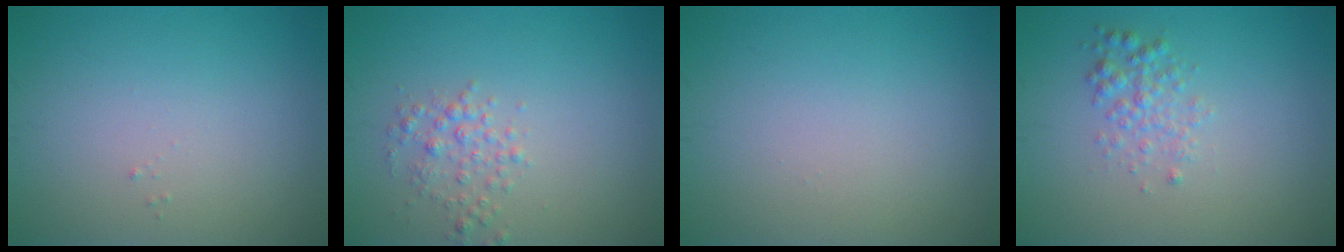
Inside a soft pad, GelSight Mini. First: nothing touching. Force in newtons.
{"total": 1.9, "press": 1.9, "slide": 0.0}
{"total": 0.0}
{"total": 1.9, "press": 1.9, "slide": 0.0}